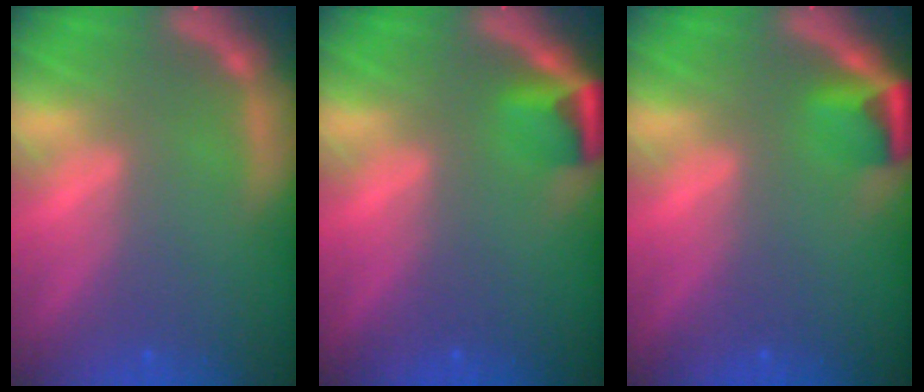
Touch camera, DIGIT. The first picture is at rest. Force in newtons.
{"total": 2.9}
{"total": 2.9}